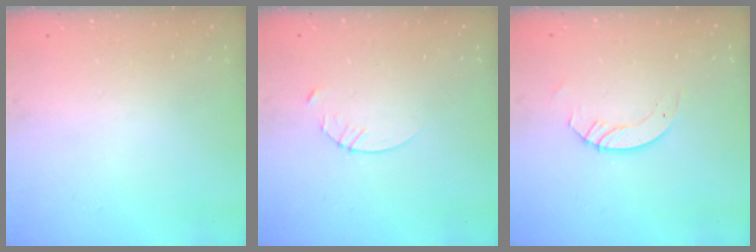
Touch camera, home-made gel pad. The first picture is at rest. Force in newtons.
{"total": 2.9, "press": 2.9, "slide": 0.4}
{"total": 3.7, "press": 3.7, "slide": 0.3}